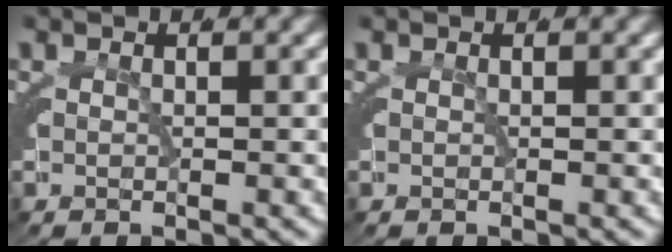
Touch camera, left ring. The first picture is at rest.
{"total": 0.0}